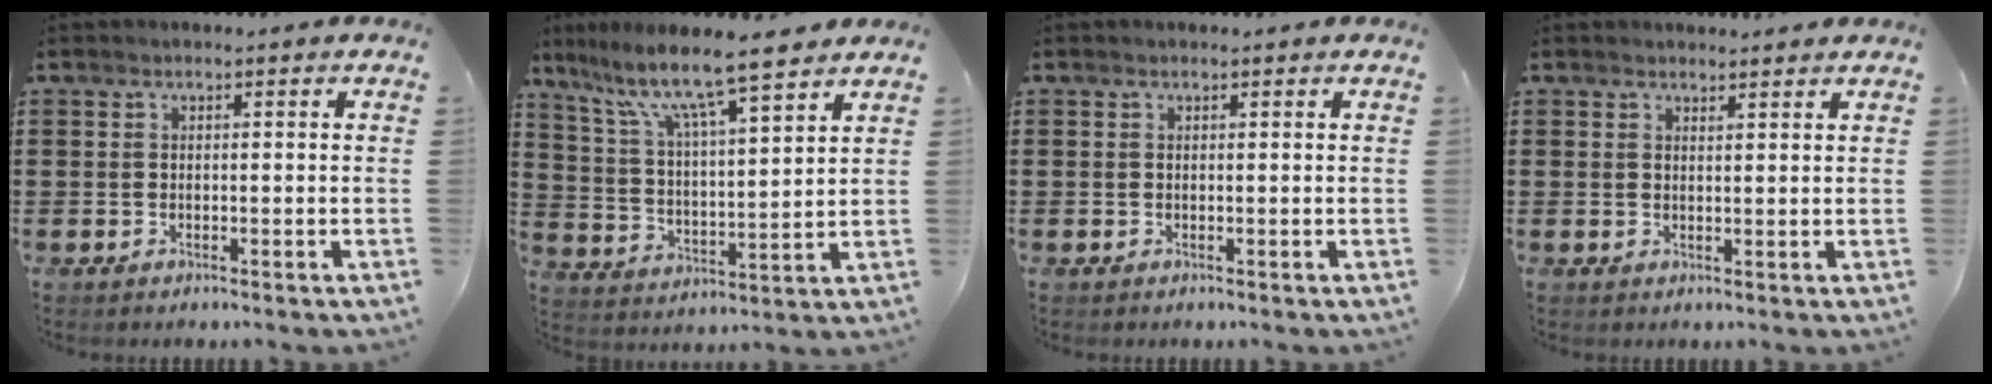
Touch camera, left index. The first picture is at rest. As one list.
[{"total": 9.9, "force": [7.8, 1.4, 6.0], "torque": [-0.143, -0.038, 0.130]}, {"total": 0.0}, {"total": 1.6, "force": [1.6, 0.2, 0.3], "torque": [-0.008, 0.001, 0.031]}]